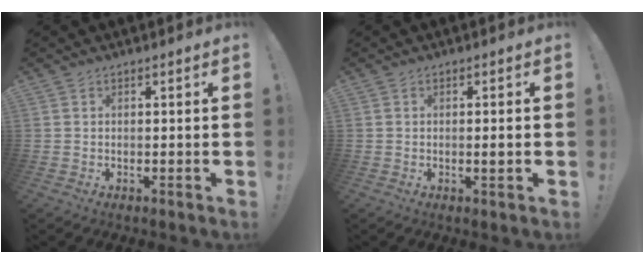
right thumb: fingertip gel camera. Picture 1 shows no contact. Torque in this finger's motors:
{"motor_torque": [0.01, -0.18, -0.01, 0.16, 0.02]}